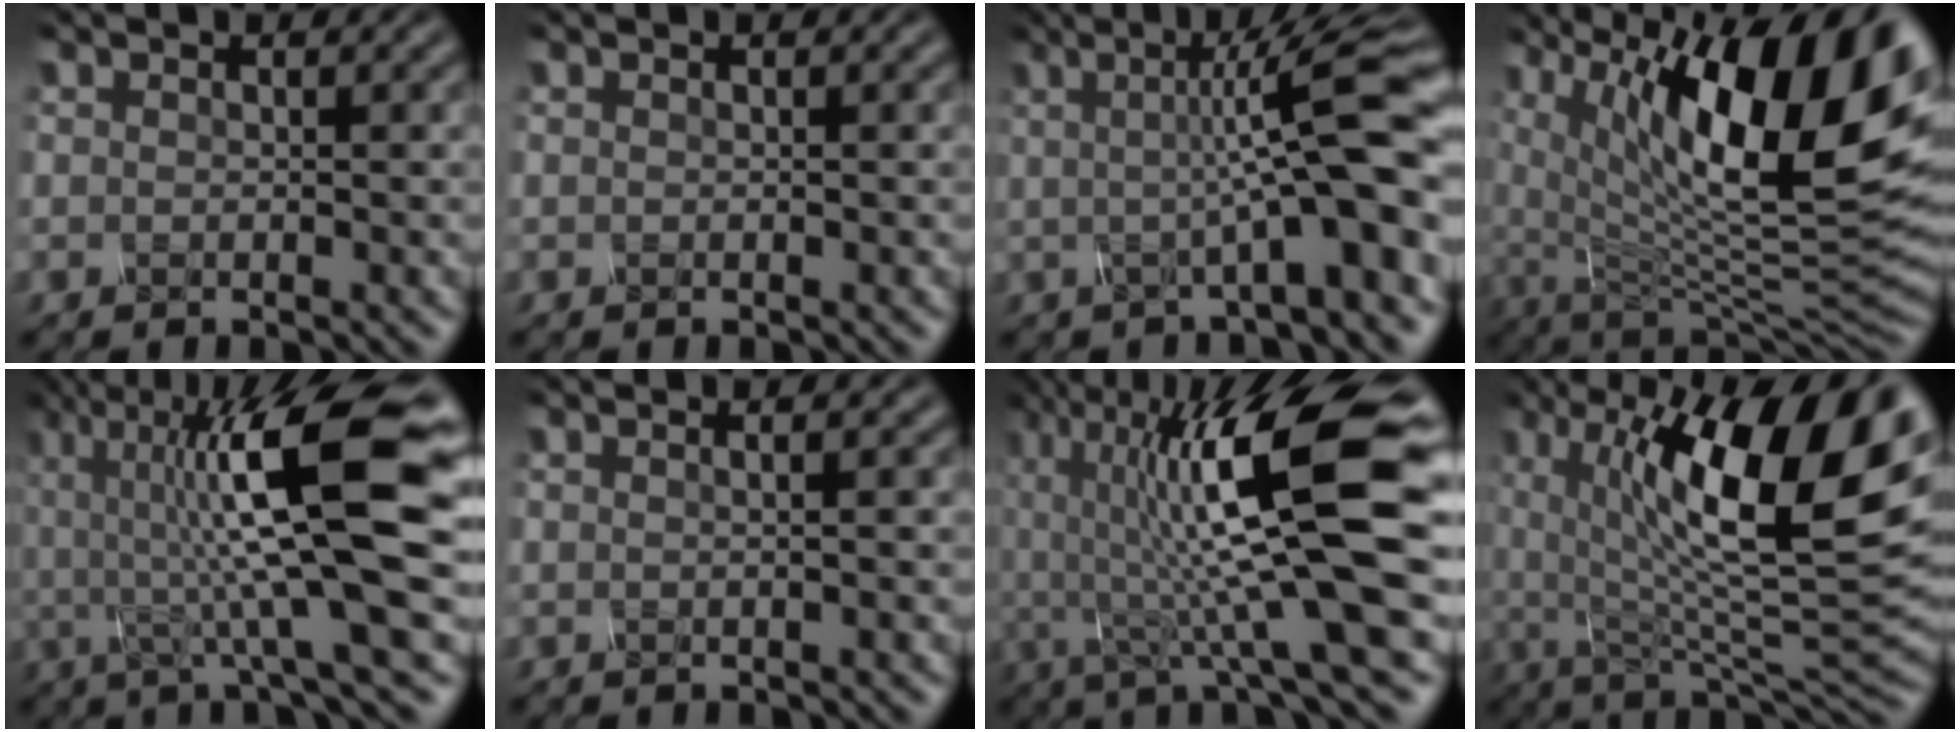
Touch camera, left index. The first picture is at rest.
{"total": 0.0}
{"total": 10.8, "force": [0.8, 2.1, 10.5], "torque": [-0.122, 0.016, 0.003]}
{"total": 16.8, "force": [5.5, 6.1, 14.6], "torque": [-0.218, 0.000, 0.088]}
{"total": 12.4, "force": [1.7, 2.6, 12.0], "torque": [-0.205, 0.010, 0.029]}
{"total": 2.1, "force": [0.5, 1.1, 1.8], "torque": [-0.006, 0.004, -0.018]}
{"total": 13.5, "force": [1.2, 2.8, 13.2], "torque": [-0.230, 0.014, 0.018]}
{"total": 15.7, "force": [3.9, 4.9, 14.4], "torque": [-0.215, -0.004, 0.060]}